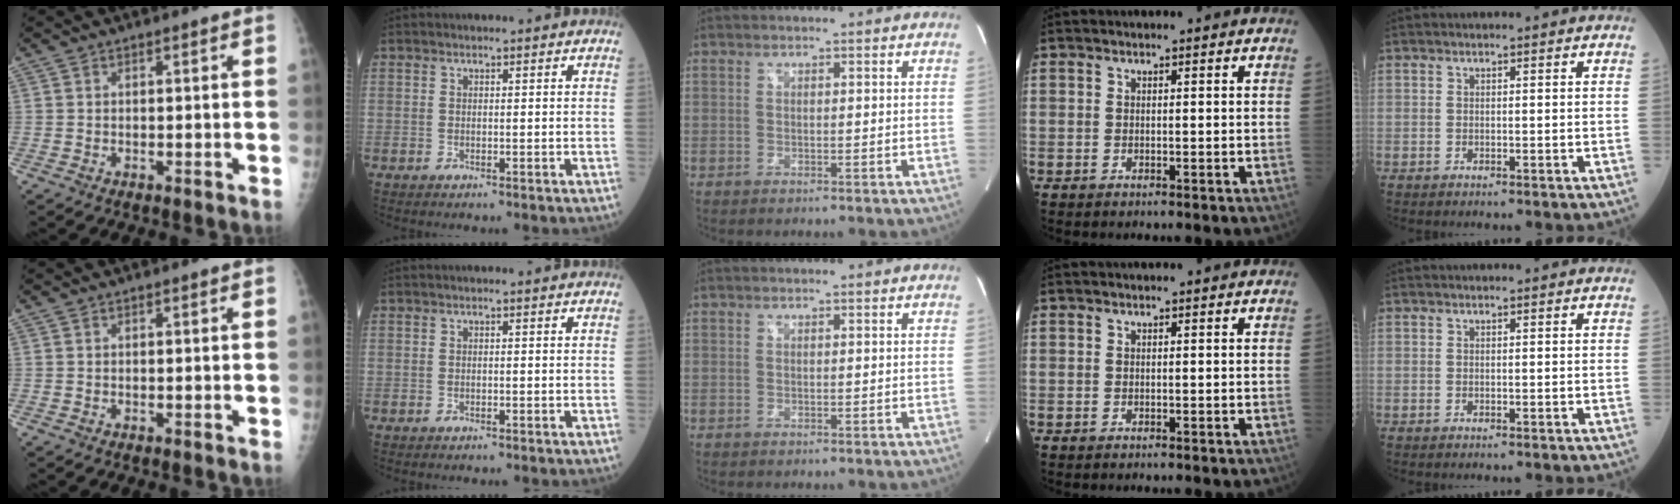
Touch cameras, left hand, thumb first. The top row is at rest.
{}